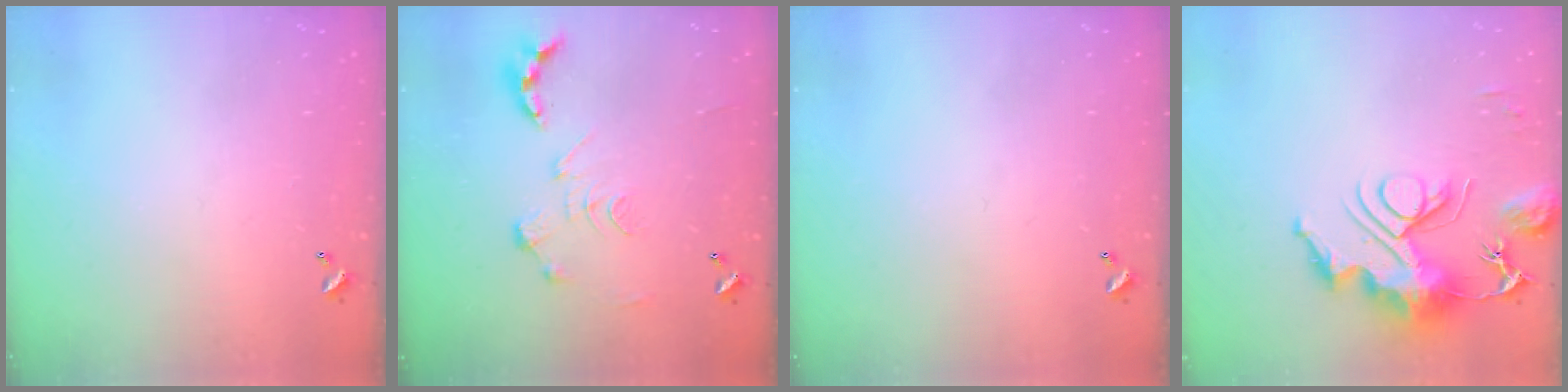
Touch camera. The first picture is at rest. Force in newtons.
{"total": 0.0}
{"total": 0.0}
{"total": 13.8, "press": 13.7, "slide": 0.8}